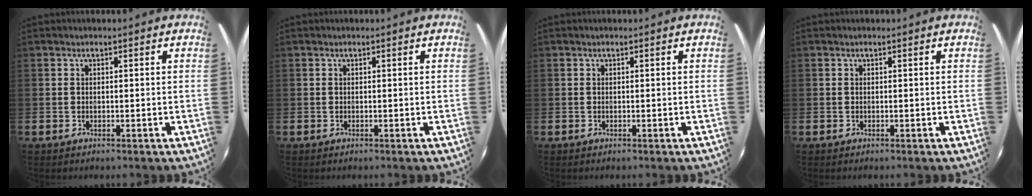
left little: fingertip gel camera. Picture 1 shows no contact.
{"total": 0.0}
{"total": 0.0}
{"total": 0.0}